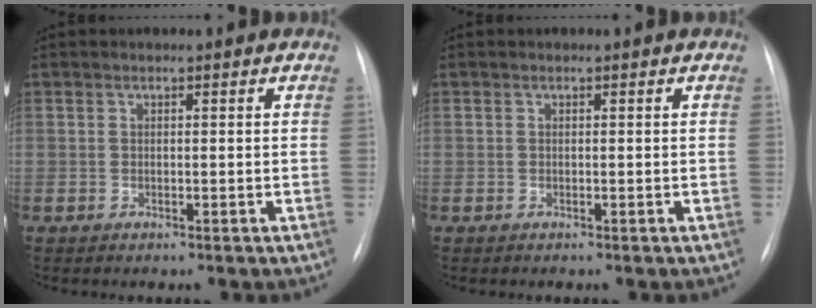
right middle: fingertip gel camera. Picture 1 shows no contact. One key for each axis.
{"total": 0.0}